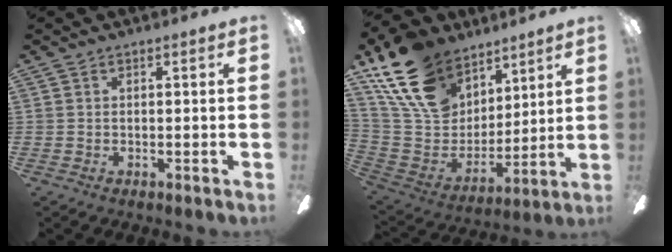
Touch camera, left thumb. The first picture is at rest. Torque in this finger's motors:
{"motor_torque": [1.25, 1.25, 1.40, -1.37, 0.32]}